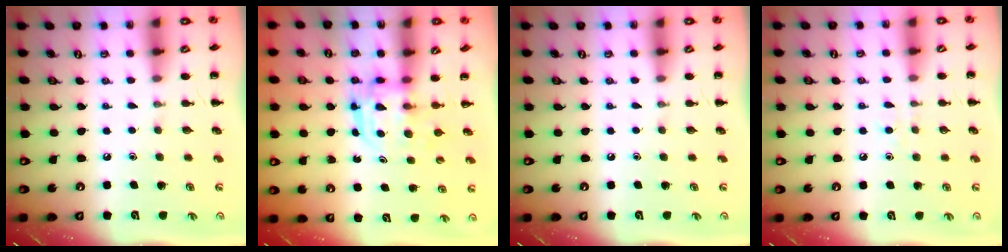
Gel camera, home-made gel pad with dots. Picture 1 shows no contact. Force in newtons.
{"total": 3.2, "press": 3.2, "slide": 0.2}
{"total": 0.0}
{"total": 2.9, "press": 2.7, "slide": 1.1}